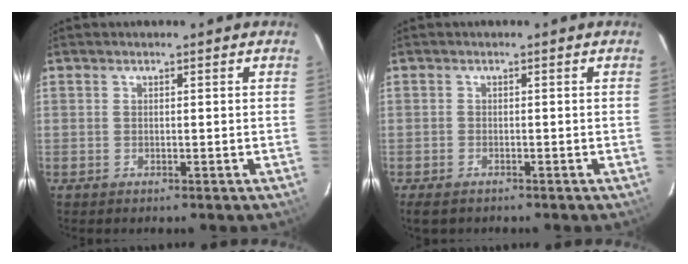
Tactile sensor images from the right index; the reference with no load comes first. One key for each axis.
{"total": 3.4, "fx": -2.5, "fy": 1.7, "fz": 1.6, "tx": -0.042, "ty": -0.011, "tz": -0.045}